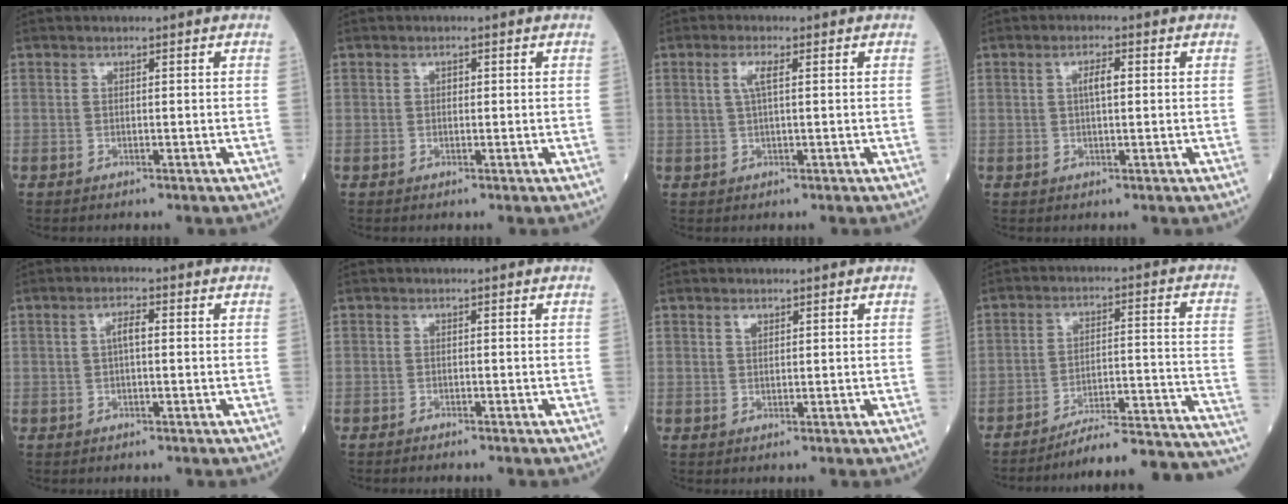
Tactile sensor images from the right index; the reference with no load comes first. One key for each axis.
{"total": 0.6, "fx": 0.1, "fy": 0.4, "fz": 0.4, "tx": -0.008, "ty": 0.001, "tz": 0.002}
{"total": 2.8, "fx": 0.9, "fy": 0.5, "fz": 2.6, "tx": -0.058, "ty": 0.006, "tz": 0.016}
{"total": 2.5, "fx": 0.5, "fy": 0.5, "fz": 2.4, "tx": -0.045, "ty": 0.003, "tz": 0.008}
{"total": 2.3, "fx": 0.2, "fy": 0.6, "fz": 2.2, "tx": -0.043, "ty": 0.005, "tz": 0.004}
{"total": 1.1, "fx": -1.1, "fy": -0.1, "fz": 0.4, "tx": -0.007, "ty": -0.001, "tz": -0.016}
{"total": 1.0, "fx": 0.7, "fy": 0.5, "fz": 0.5, "tx": -0.010, "ty": -0.001, "tz": 0.012}
{"total": 18.7, "fx": -13.7, "fy": 4.7, "fz": 11.8, "tx": -0.091, "ty": 0.060, "tz": -0.192}